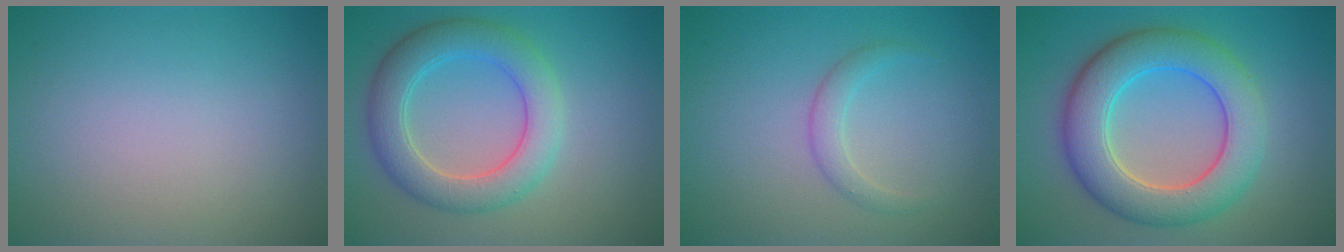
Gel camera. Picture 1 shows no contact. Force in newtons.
{"total": 5.4, "press": 5.4, "slide": 0.2}
{"total": 1.6, "press": 1.6, "slide": 0.0}
{"total": 7.8, "press": 7.8, "slide": 0.2}